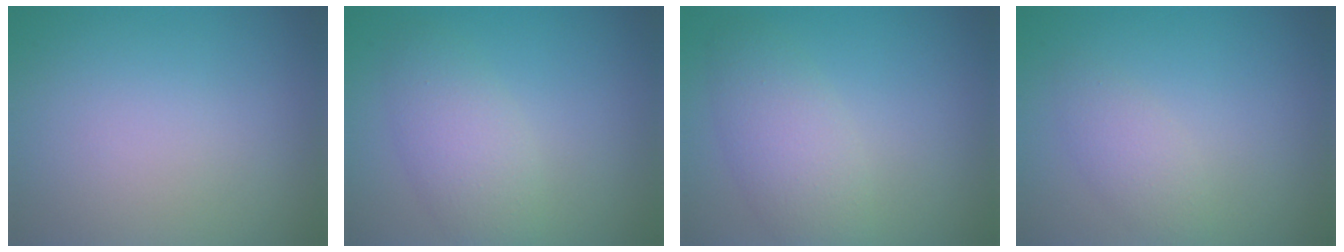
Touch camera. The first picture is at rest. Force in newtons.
{"total": 3.8, "press": 3.8, "slide": 0.1}
{"total": 4.1, "press": 4.1, "slide": 0.2}
{"total": 2.1, "press": 2.1, "slide": 0.1}